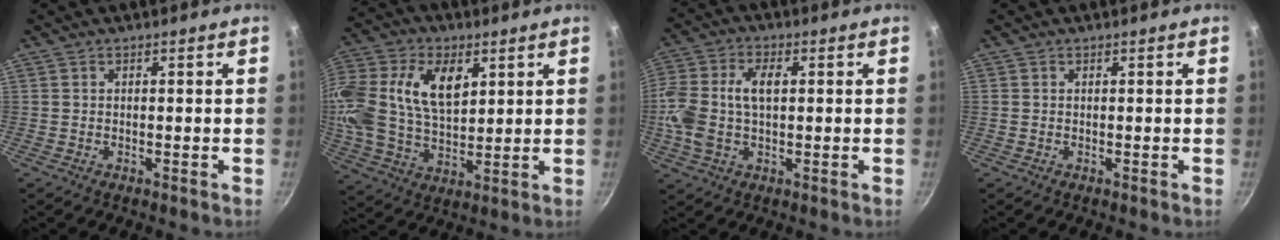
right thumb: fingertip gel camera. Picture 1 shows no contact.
{"total": 23.7, "force": [7.1, 15.4, 16.5], "torque": [-0.361, 0.021, 0.127]}
{"total": 11.4, "force": [0.6, 6.6, 9.2], "torque": [-0.186, 0.020, 0.002]}
{"total": 0.0}